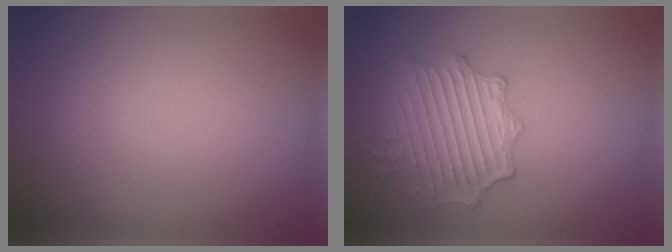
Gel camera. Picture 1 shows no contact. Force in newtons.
{"total": 4.3, "press": 4.3, "slide": 0.8}